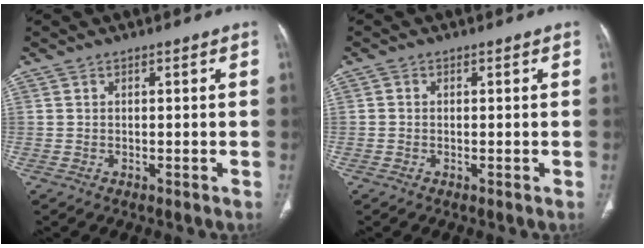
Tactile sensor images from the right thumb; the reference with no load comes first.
{"total": 0.6, "force": [-0.1, 0.5, 0.3], "torque": [-0.004, 0.001, -0.007]}